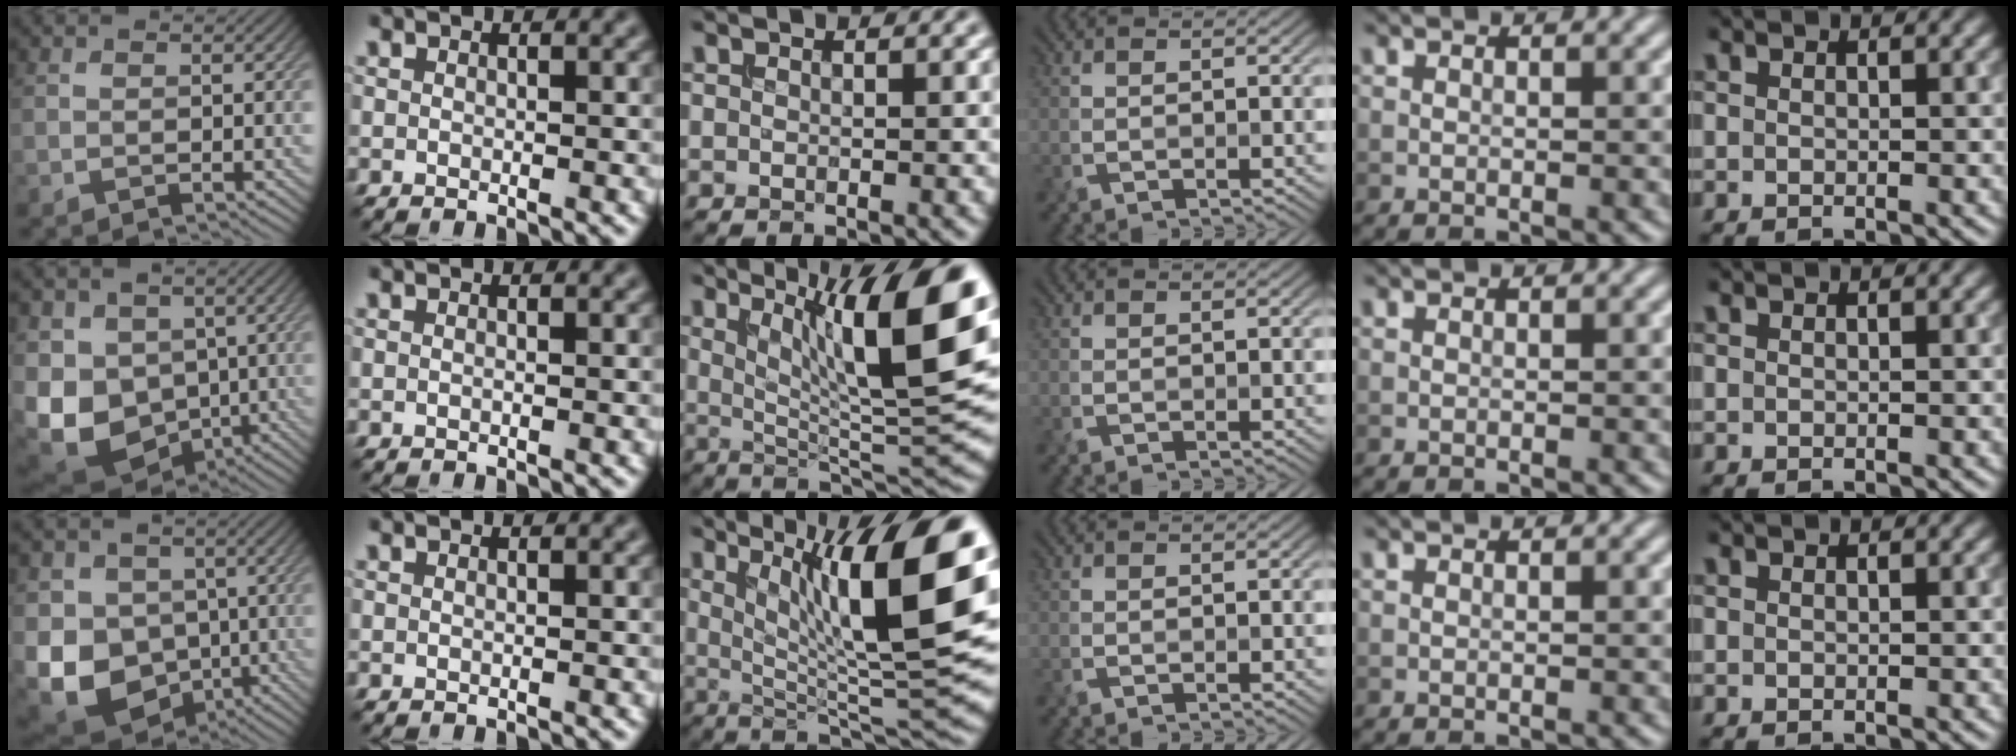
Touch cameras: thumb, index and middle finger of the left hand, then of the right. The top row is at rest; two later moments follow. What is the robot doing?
{"motion": "insert", "object": "file holder"}